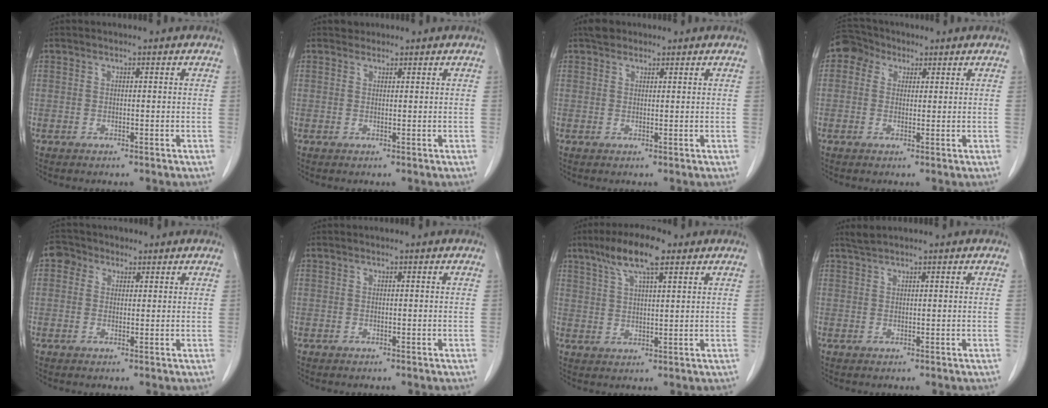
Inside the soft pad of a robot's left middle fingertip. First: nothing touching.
{"total": 1.0, "force": [0.8, 0.5, -0.2], "torque": [0.000, 0.003, 0.012]}
{"total": 2.1, "force": [1.7, 1.2, 0.5], "torque": [-0.011, 0.012, 0.026]}
{"total": 4.0, "force": [1.8, 3.3, 1.4], "torque": [-0.025, 0.018, 0.031]}
{"total": 3.3, "force": [1.5, 2.7, 1.2], "torque": [-0.025, 0.016, 0.027]}
{"total": 0.0}
{"total": 8.3, "force": [5.3, 1.6, 6.2], "torque": [-0.120, 0.015, 0.093]}
{"total": 1.3, "force": [1.2, -0.2, 0.4], "torque": [-0.011, 0.007, 0.031]}